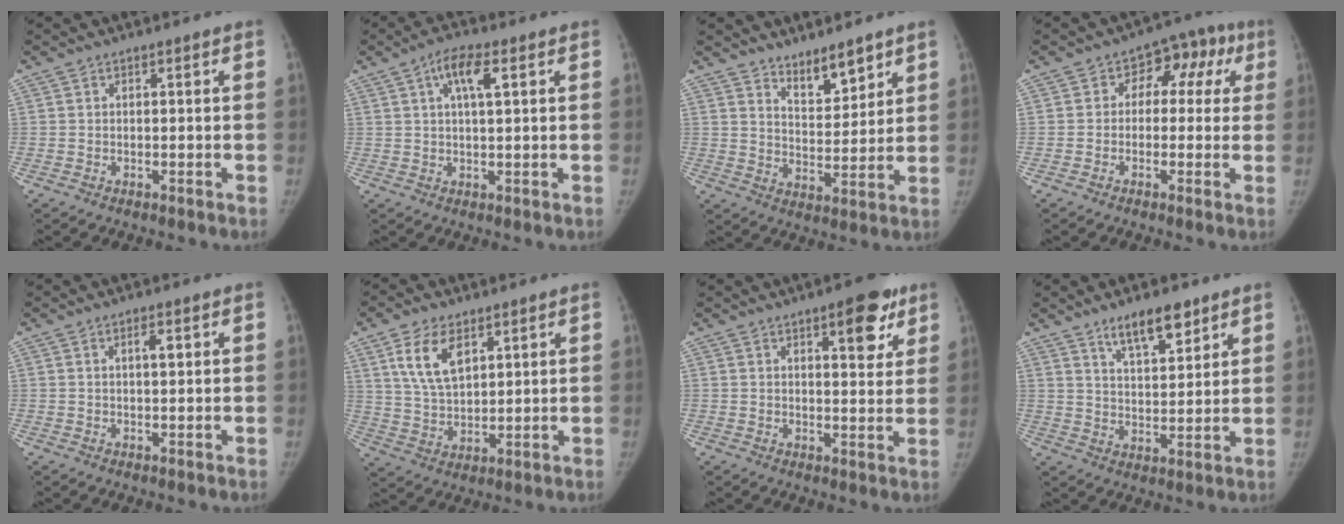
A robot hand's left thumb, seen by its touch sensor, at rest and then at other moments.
{"total": 5.8, "force": [2.3, 1.8, 5.0], "torque": [-0.090, 0.004, 0.039]}
{"total": 7.6, "force": [6.0, 2.8, 3.7], "torque": [-0.033, -0.051, 0.105]}
{"total": 8.2, "force": [1.5, 6.3, 5.1], "torque": [-0.005, 0.031, 0.004]}
{"total": 2.2, "force": [0.8, 0.7, 1.9], "torque": [-0.030, -0.002, 0.014]}
{"total": 9.5, "force": [4.6, 5.4, 6.4], "torque": [-0.103, -0.022, 0.096]}
{"total": 8.7, "force": [4.7, 3.3, 6.5], "torque": [-0.060, -0.020, 0.059]}
{"total": 8.7, "force": [6.1, 3.0, 5.4], "torque": [-0.067, -0.042, 0.107]}